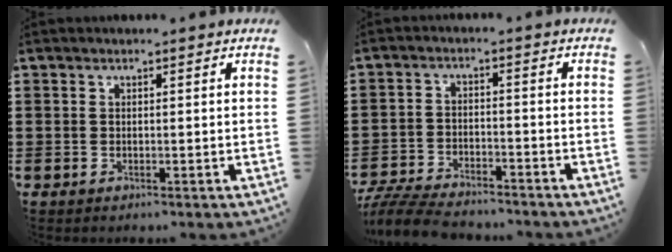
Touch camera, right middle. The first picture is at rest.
{"total": 6.5, "force": [-6.1, 1.0, 1.8], "torque": [-0.049, 0.001, -0.123]}